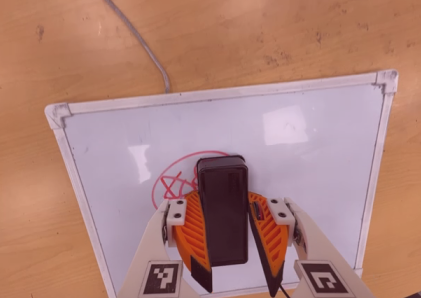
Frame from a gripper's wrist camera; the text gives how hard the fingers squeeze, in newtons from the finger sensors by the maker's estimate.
{"total": 13.8, "left": 14.5, "right": 13.1}